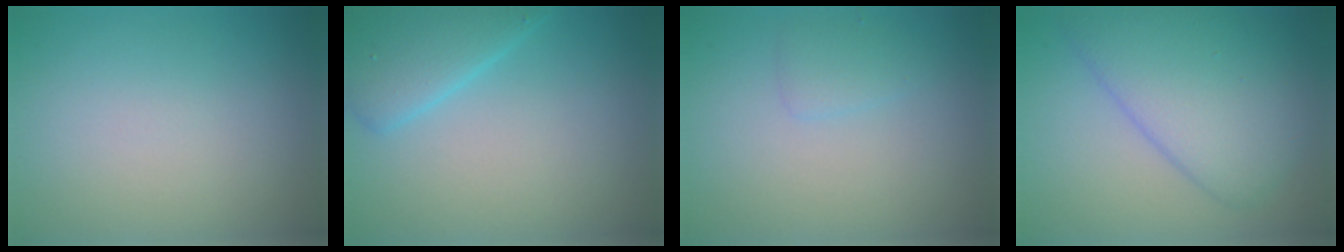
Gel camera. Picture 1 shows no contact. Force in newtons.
{"total": 4.3, "press": 4.3, "slide": 0.3}
{"total": 1.2, "press": 1.2, "slide": 0.1}
{"total": 6.7, "press": 6.7, "slide": 0.3}